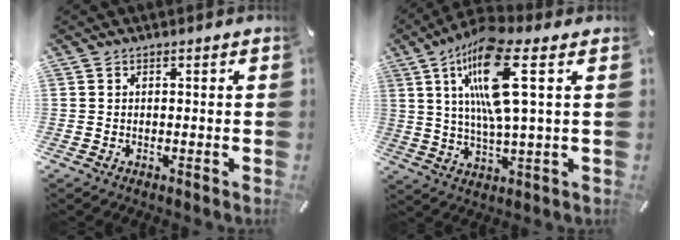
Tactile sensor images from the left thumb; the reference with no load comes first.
{"total": 15.6, "force": [5.5, 3.3, 14.2], "torque": [-0.285, -0.010, 0.083]}